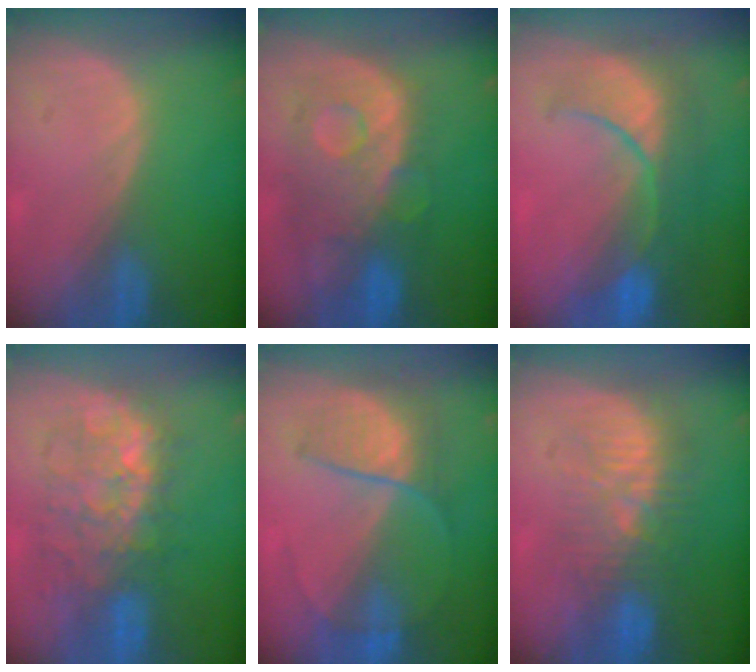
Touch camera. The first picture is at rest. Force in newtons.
{"total": 11.2, "press": 9.7, "slide": 5.5}
{"total": 9.5, "press": 8.9, "slide": 3.3}
{"total": 9.3, "press": 9.2, "slide": 1.6}
{"total": 6.4, "press": 6.3, "slide": 1.0}
{"total": 9.1, "press": 8.8, "slide": 2.3}